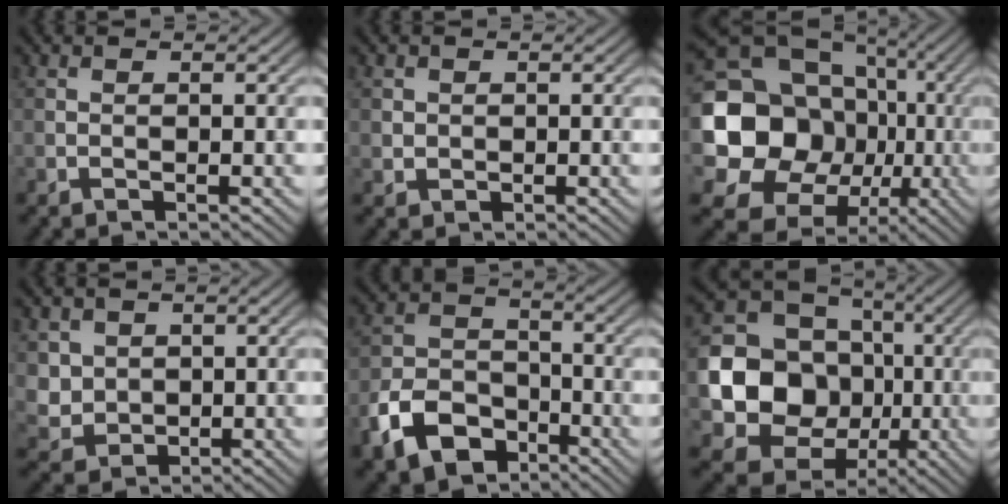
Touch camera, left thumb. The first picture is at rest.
{"total": 1.6, "force": [0.1, 1.6, 0.4], "torque": [-0.009, -0.008, 0.003]}
{"total": 23.4, "force": [-1.3, 20.6, 10.9], "torque": [-0.235, -0.025, -0.056]}
{"total": 4.5, "force": [1.3, 4.1, 1.3], "torque": [-0.057, -0.020, 0.041]}
{"total": 9.6, "force": [-5.4, 6.3, 4.9], "torque": [-0.115, -0.013, -0.116]}
{"total": 16.3, "force": [-1.4, 14.3, 7.7], "torque": [-0.188, -0.026, -0.040]}